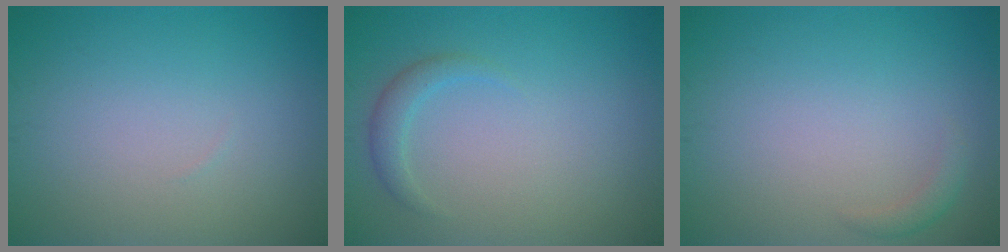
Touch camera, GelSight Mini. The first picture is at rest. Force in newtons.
{"total": 1.5, "press": 1.5, "slide": 0.1}
{"total": 1.0, "press": 1.0, "slide": 0.0}